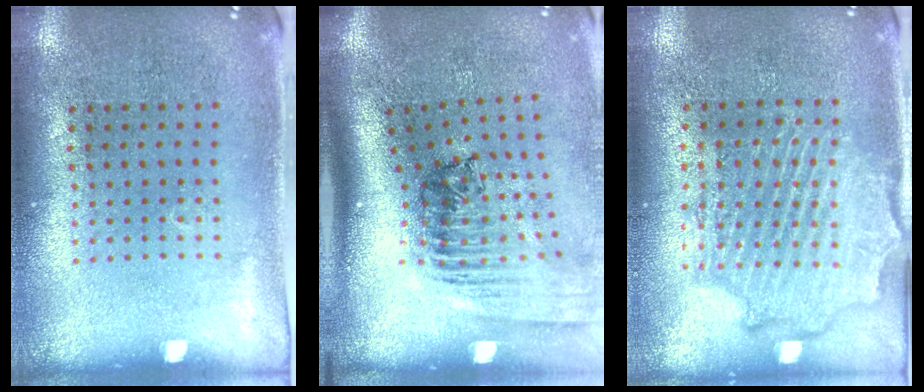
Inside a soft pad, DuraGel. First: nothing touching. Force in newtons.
{"total": 2.5, "press": 1.8, "slide": 1.8}
{"total": 2.1, "press": 2.1, "slide": 0.4}